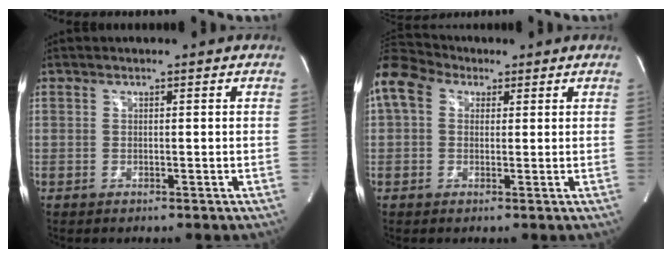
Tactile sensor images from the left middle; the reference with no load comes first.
{"total": 9.6, "force": [4.4, 6.9, 5.1], "torque": [-0.123, 0.055, 0.080]}